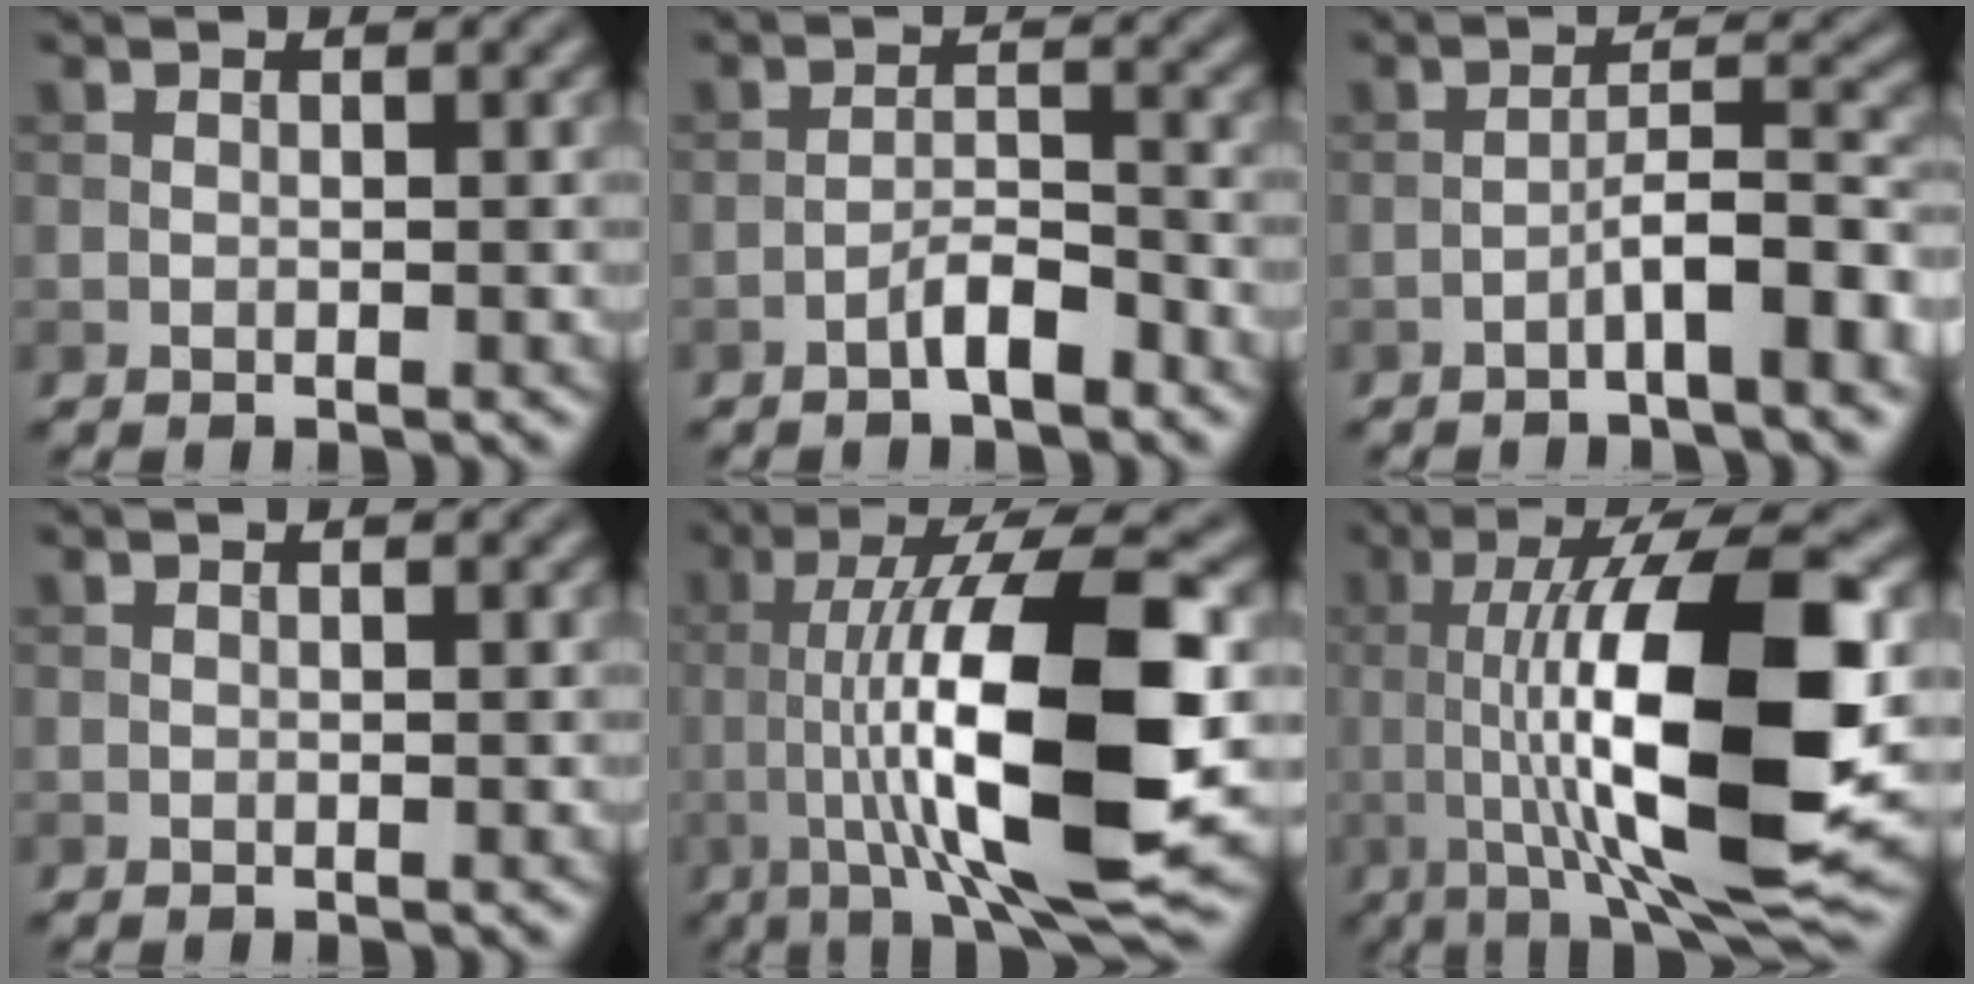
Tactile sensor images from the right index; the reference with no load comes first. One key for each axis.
{"total": 2.8, "fx": -1.9, "fy": 0.7, "fz": 1.9, "tx": -0.031, "ty": 0.011, "tz": -0.036}
{"total": 5.5, "fx": -2.6, "fy": 0.9, "fz": 4.8, "tx": -0.074, "ty": 0.018, "tz": -0.048}
{"total": 0.0}
{"total": 13.9, "fx": -0.8, "fy": 3.3, "fz": 13.4, "tx": -0.204, "ty": 0.004, "tz": -0.014}
{"total": 14.8, "fx": 0.1, "fy": 4.0, "fz": 14.2, "tx": -0.210, "ty": -0.002, "tz": 0.001}